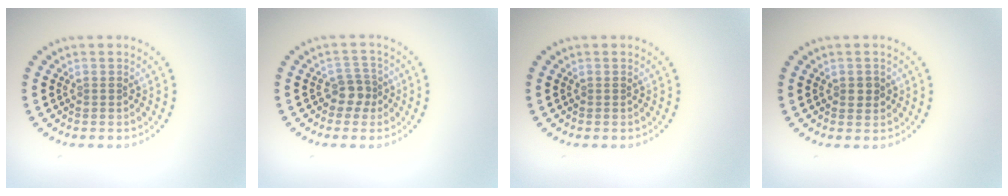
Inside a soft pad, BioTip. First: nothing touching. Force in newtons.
{"total": 2.0, "press": 1.7, "slide": 1.1}
{"total": 0.0}
{"total": 1.3, "press": 1.3, "slide": 0.0}